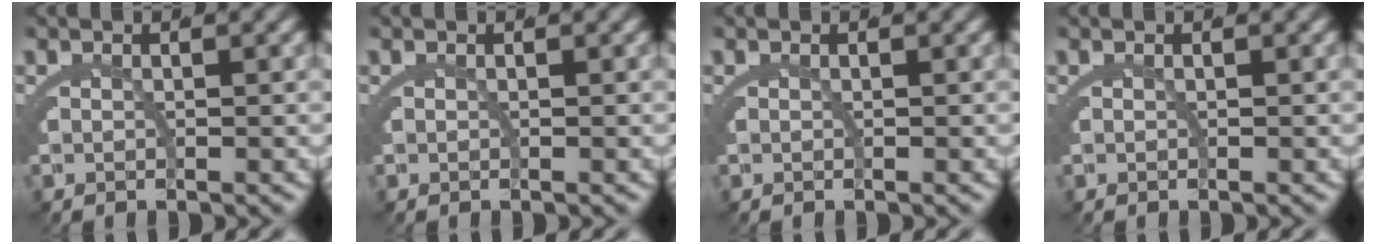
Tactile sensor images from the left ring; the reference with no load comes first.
{"total": 0.0}
{"total": 0.0}
{"total": 0.0}